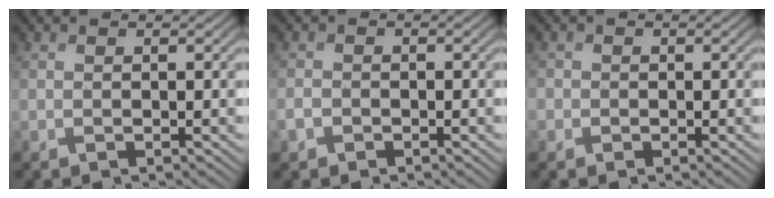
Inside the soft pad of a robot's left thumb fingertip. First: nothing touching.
{"total": 1.5, "force": [-0.8, 1.1, 0.5], "torque": [-0.014, -0.002, -0.022]}
{"total": 1.3, "force": [-0.1, 1.3, 0.0], "torque": [0.005, -0.002, -0.007]}